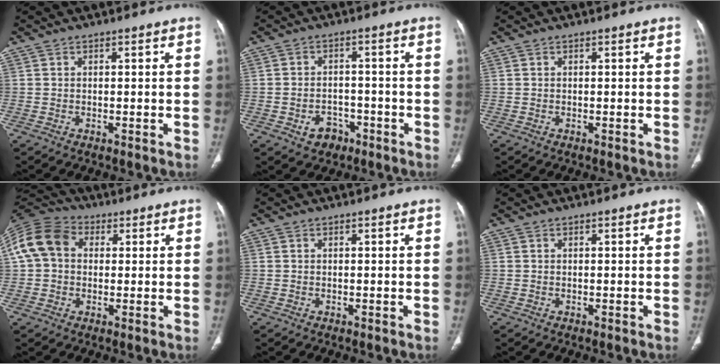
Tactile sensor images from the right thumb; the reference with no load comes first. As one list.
[{"total": 5.0, "force": [-2.5, 3.8, 2.0], "torque": [-0.013, 0.025, -0.030]}, {"total": 0.0}, {"total": 11.6, "force": [2.0, 9.1, 6.9], "torque": [-0.133, 0.031, 0.028]}, {"total": 0.0}, {"total": 0.0}]